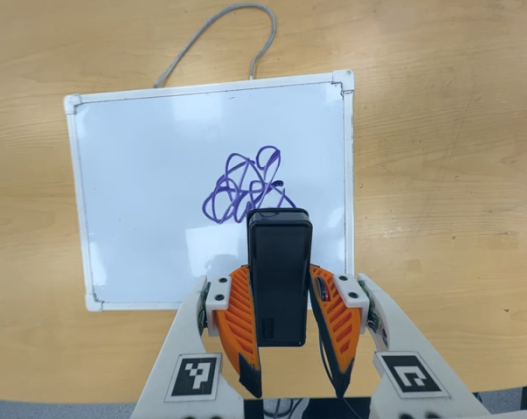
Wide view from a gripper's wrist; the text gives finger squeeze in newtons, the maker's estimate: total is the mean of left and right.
{"total": 4.0, "left": 2.5, "right": 5.4}